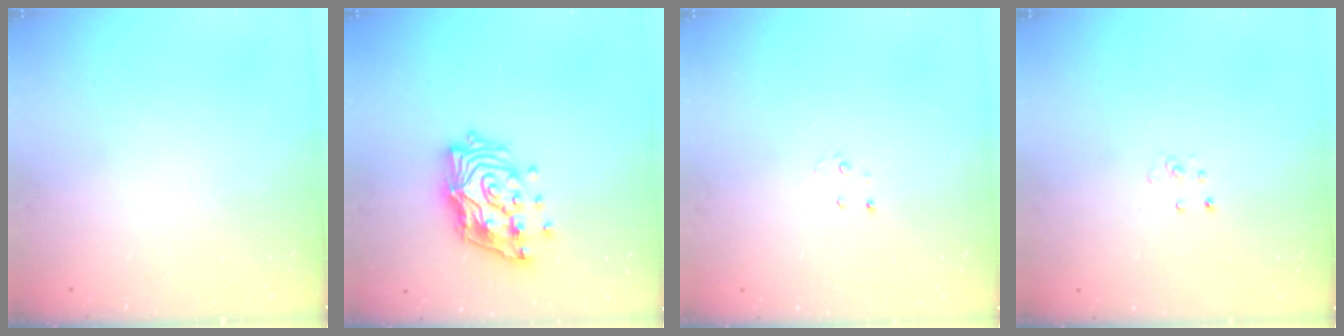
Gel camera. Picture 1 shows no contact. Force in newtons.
{"total": 15.5, "press": 15.4, "slide": 1.8}
{"total": 2.5, "press": 2.5, "slide": 0.2}
{"total": 2.5, "press": 2.5, "slide": 0.3}